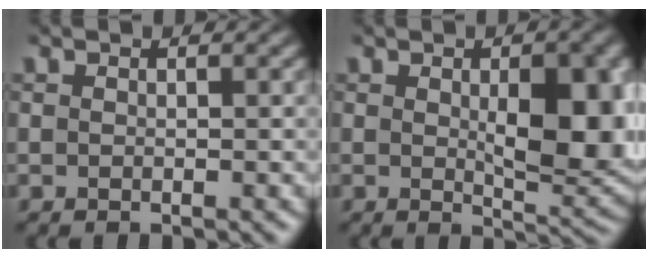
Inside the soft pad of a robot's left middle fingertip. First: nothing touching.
{"total": 8.3, "force": [0.4, 3.6, 7.4], "torque": [-0.102, -0.006, 0.016]}